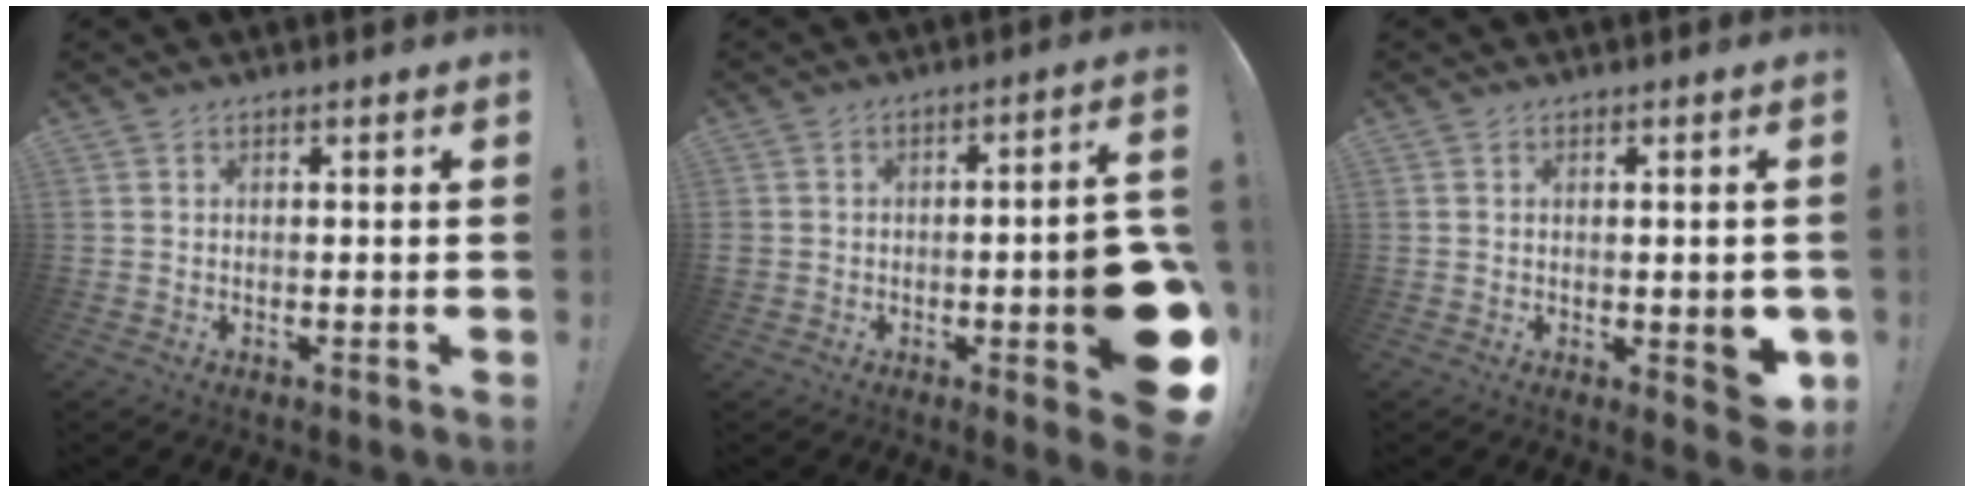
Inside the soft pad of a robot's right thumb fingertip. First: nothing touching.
{"total": 11.9, "force": [-4.2, 4.5, 10.2], "torque": [-0.125, 0.014, -0.061]}
{"total": 4.7, "force": [-0.4, 2.1, 4.1], "torque": [-0.044, -0.003, 0.000]}